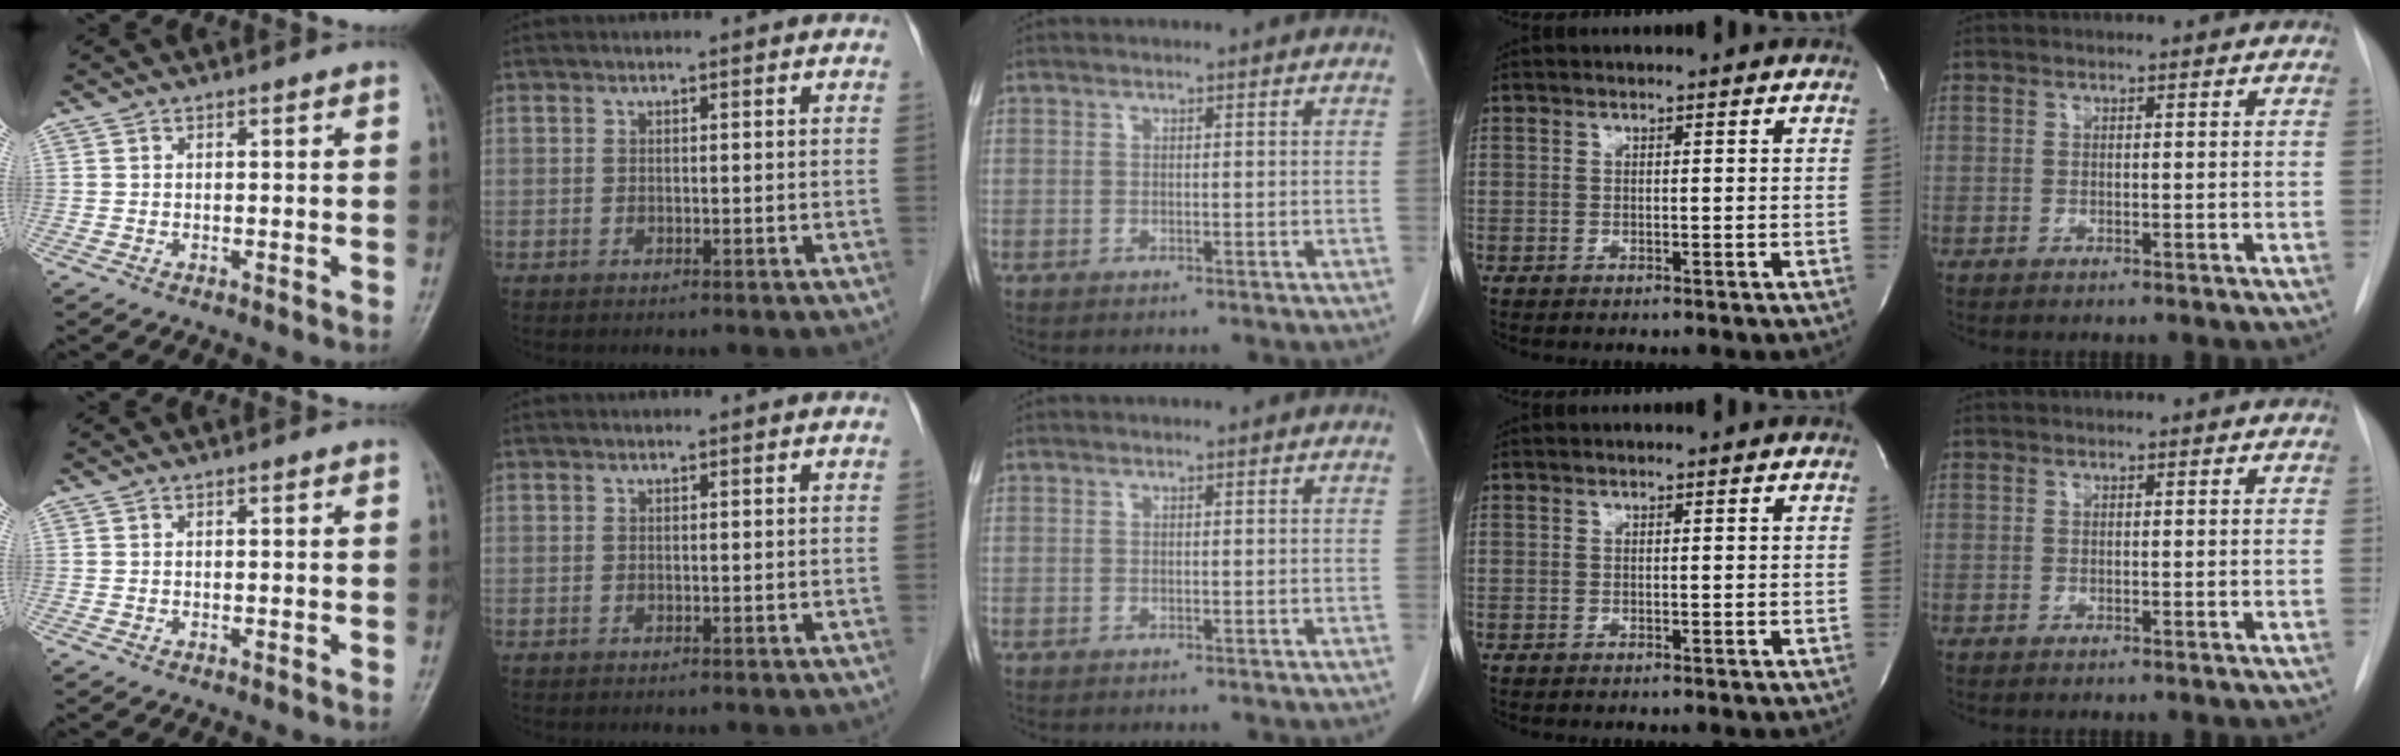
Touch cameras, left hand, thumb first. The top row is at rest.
{}